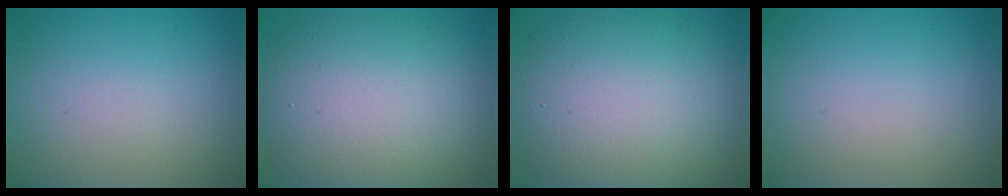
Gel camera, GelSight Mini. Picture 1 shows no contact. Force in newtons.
{"total": 11.0, "press": 11.0, "slide": 0.8}
{"total": 11.6, "press": 11.5, "slide": 1.0}
{"total": 0.0}